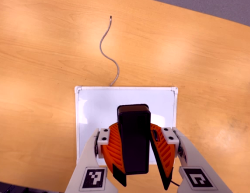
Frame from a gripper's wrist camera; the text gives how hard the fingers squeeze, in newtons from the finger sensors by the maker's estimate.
{"total": 9.2, "left": 10.0, "right": 8.3}